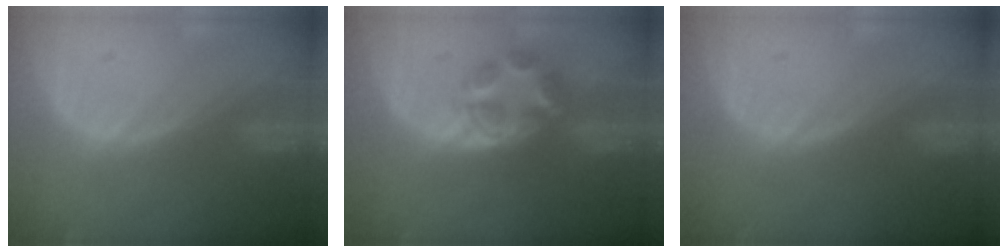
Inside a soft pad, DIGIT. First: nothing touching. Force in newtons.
{"total": 5.9, "press": 5.4, "slide": 2.2}
{"total": 0.0}